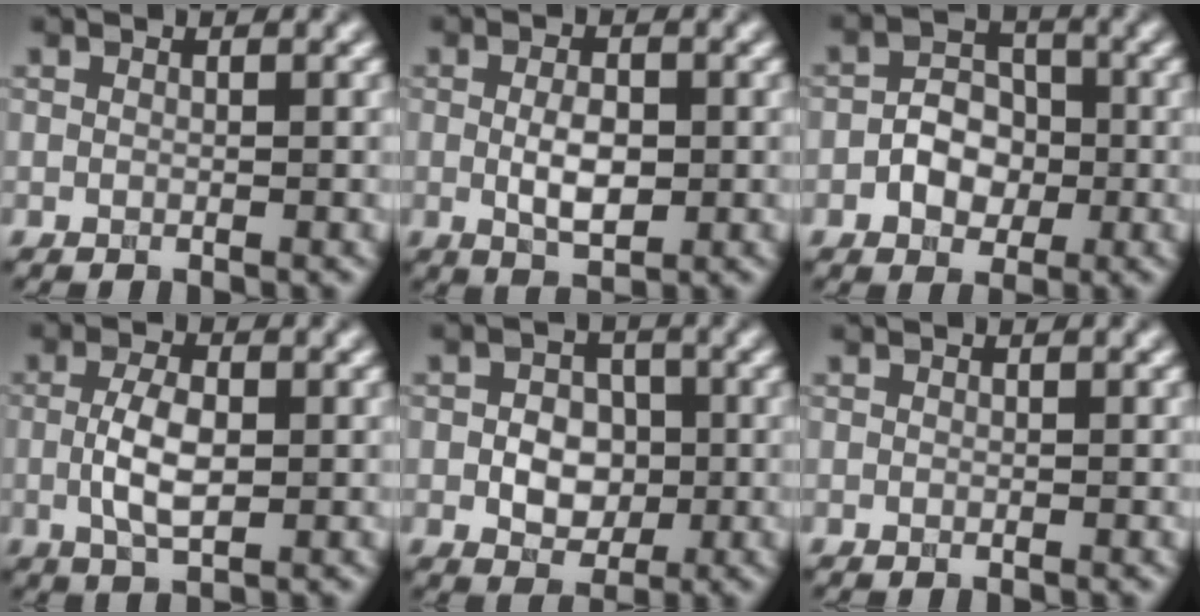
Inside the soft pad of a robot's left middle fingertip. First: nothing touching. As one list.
[{"total": 3.3, "force": [-0.2, 1.6, 2.9], "torque": [-0.052, -0.004, -0.001]}, {"total": 3.7, "force": [-1.0, 2.7, 2.2], "torque": [-0.031, 0.005, -0.021]}, {"total": 4.0, "force": [-0.2, 1.8, 3.6], "torque": [-0.077, -0.001, -0.003]}, {"total": 4.0, "force": [-0.5, 3.0, 2.6], "torque": [-0.036, -0.001, -0.012]}, {"total": 0.0}]